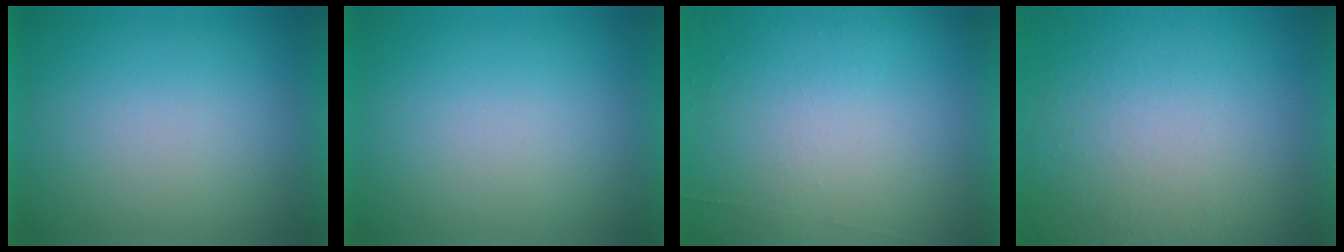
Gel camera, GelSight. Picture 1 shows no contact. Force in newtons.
{"total": 0.0}
{"total": 5.9}
{"total": 9.8}